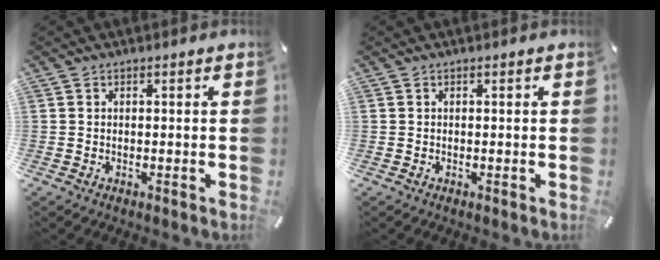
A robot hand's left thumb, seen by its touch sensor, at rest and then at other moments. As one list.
[{"total": 0.0}]